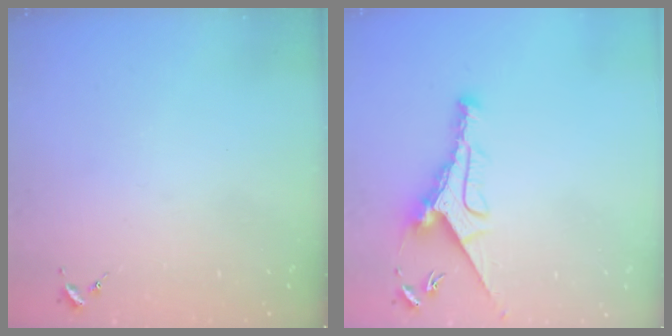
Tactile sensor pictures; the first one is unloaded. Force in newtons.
{"total": 9.4, "press": 9.4, "slide": 0.3}